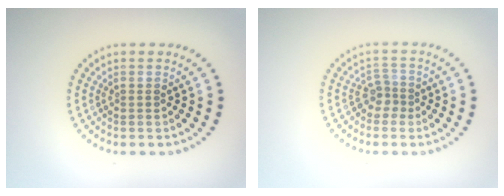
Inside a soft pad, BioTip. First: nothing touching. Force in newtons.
{"total": 1.9, "press": 1.3, "slide": 1.3}